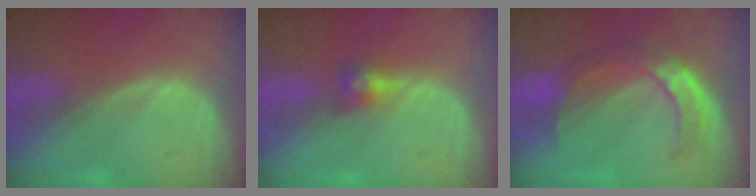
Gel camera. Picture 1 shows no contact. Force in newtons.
{"total": 2.8, "press": 2.5, "slide": 1.3}
{"total": 6.7, "press": 6.2, "slide": 2.5}